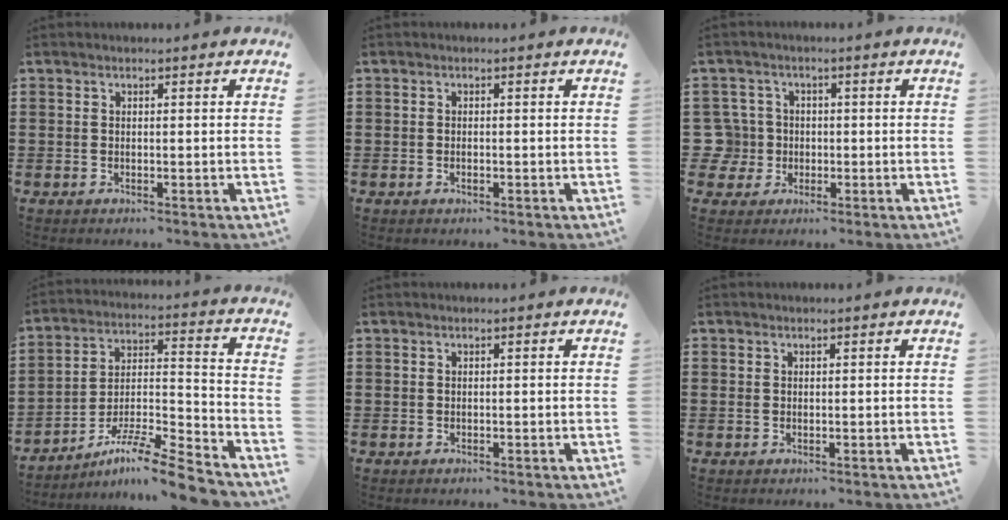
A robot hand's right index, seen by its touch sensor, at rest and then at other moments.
{"total": 0.7, "force": [-0.3, 0.3, 0.5], "torque": [-0.011, -0.002, -0.005]}
{"total": 5.0, "force": [-0.4, 4.9, 1.1], "torque": [-0.061, 0.009, -0.015]}
{"total": 10.1, "force": [-8.6, 0.4, 5.2], "torque": [-0.083, 0.017, -0.169]}
{"total": 0.0}
{"total": 0.6, "force": [0.1, 0.5, 0.2], "torque": [-0.006, 0.004, 0.002]}